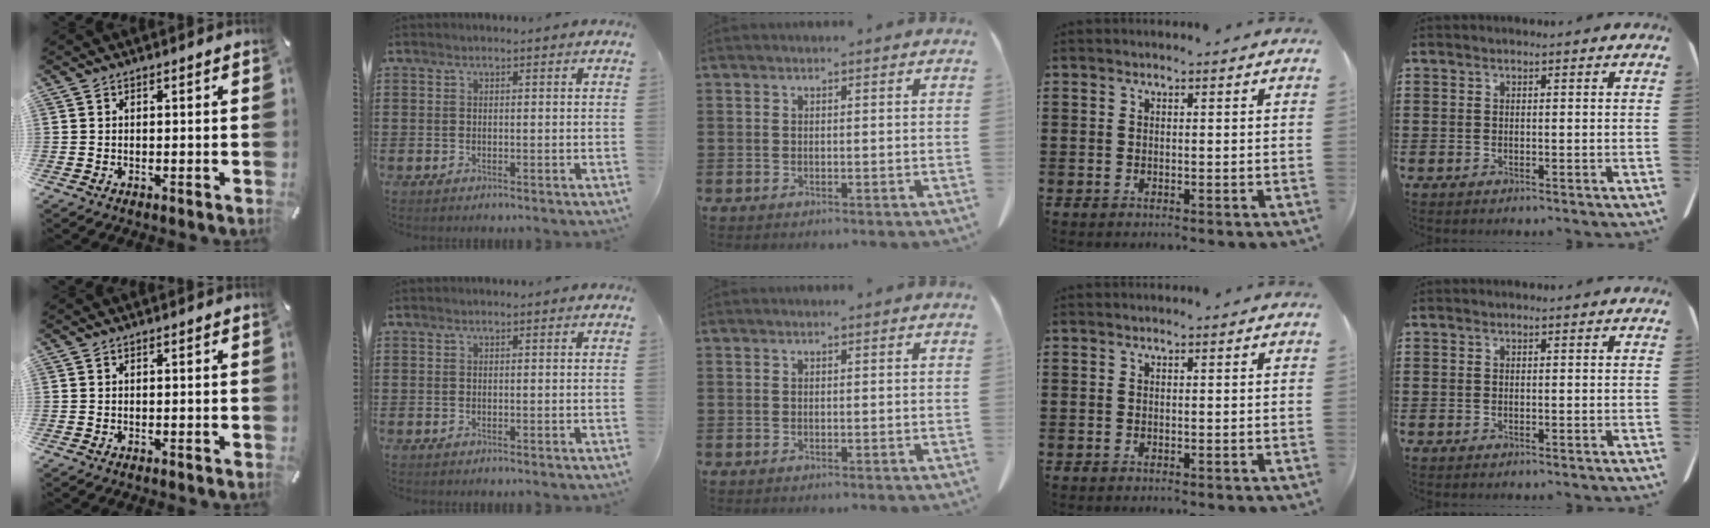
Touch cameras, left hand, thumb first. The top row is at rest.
{}